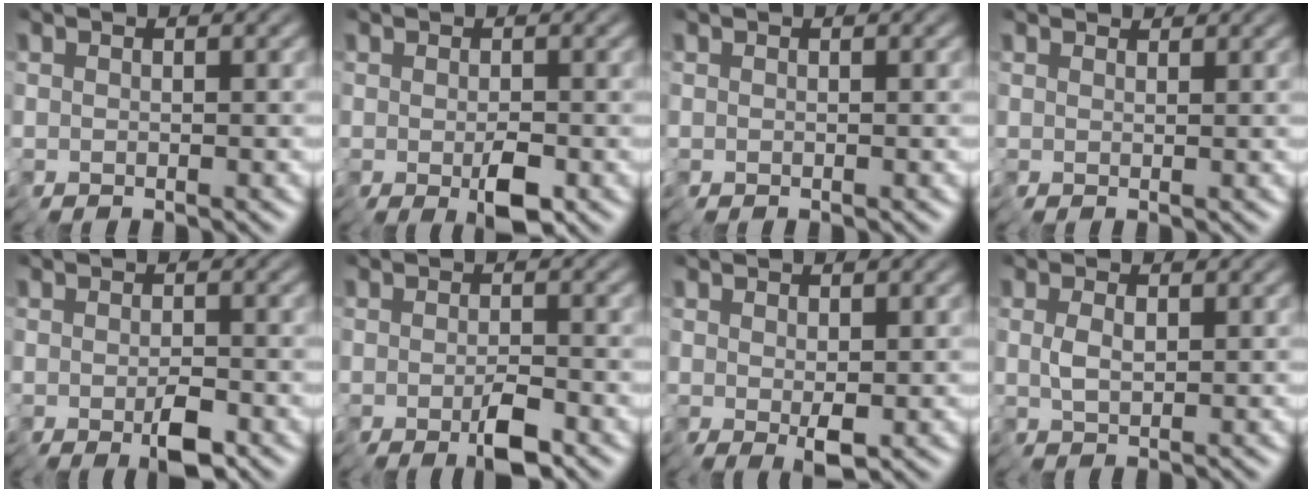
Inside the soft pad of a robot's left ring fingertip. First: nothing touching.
{"total": 2.5, "force": [-0.6, 0.9, 2.2], "torque": [-0.038, -0.001, -0.004]}
{"total": 0.0}
{"total": 0.7, "force": [0.5, 0.5, 0.2], "torque": [-0.008, 0.007, 0.006]}
{"total": 2.4, "force": [-0.9, 0.8, 2.1], "torque": [-0.035, 0.000, -0.011]}
{"total": 2.6, "force": [-1.2, 0.6, 2.2], "torque": [-0.038, 0.001, -0.017]}
{"total": 1.7, "force": [0.2, 0.7, 1.5], "torque": [-0.030, 0.000, 0.013]}
{"total": 1.4, "force": [0.8, 0.5, 1.1], "torque": [-0.028, 0.007, 0.017]}